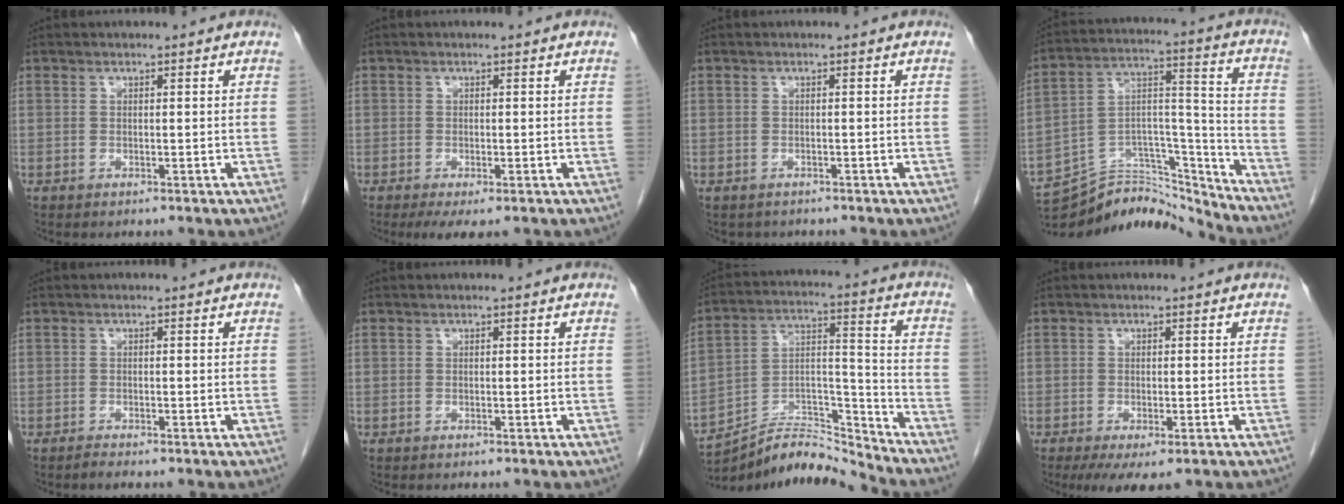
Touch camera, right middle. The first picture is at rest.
{"total": 3.5, "force": [-2.2, 1.1, 2.6], "torque": [-0.042, -0.010, -0.031]}
{"total": 1.6, "force": [-1.4, 0.8, 0.0], "torque": [-0.012, -0.003, -0.020]}
{"total": 16.3, "force": [-16.0, 2.0, 1.9], "torque": [-0.026, 0.060, -0.267]}
{"total": 0.8, "force": [-0.7, -0.1, 0.3], "torque": [-0.009, -0.001, -0.015]}
{"total": 0.0}
{"total": 12.7, "force": [-12.7, -0.8, 0.4], "torque": [-0.011, 0.050, -0.230]}
{"total": 5.2, "force": [-3.1, 1.7, 3.7], "torque": [-0.056, -0.015, -0.048]}